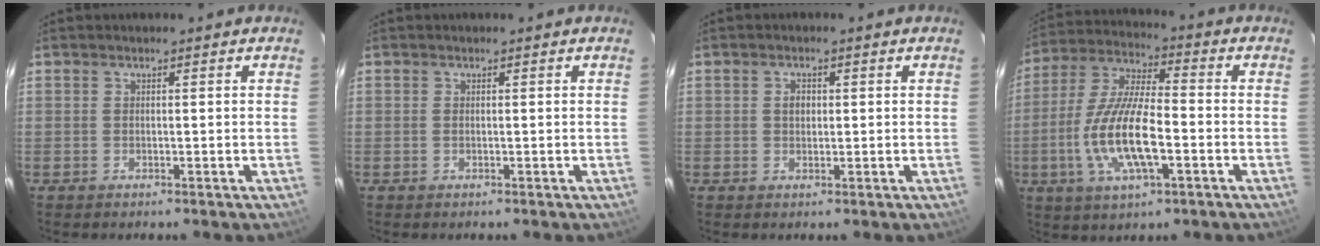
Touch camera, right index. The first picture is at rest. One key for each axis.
{"total": 0.0}
{"total": 1.9, "fx": 0.3, "fy": 1.5, "fz": 1.1, "tx": -0.018, "ty": 0.006, "tz": 0.004}
{"total": 15.0, "fx": -4.2, "fy": 4.6, "fz": 13.7, "tx": -0.285, "ty": -0.007, "tz": -0.078}